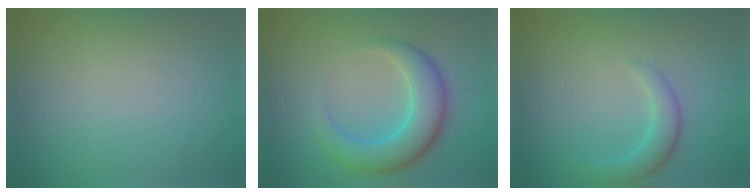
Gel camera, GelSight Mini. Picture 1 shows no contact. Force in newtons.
{"total": 5.6, "press": 5.6, "slide": 0.1}
{"total": 2.5, "press": 2.5, "slide": 0.1}